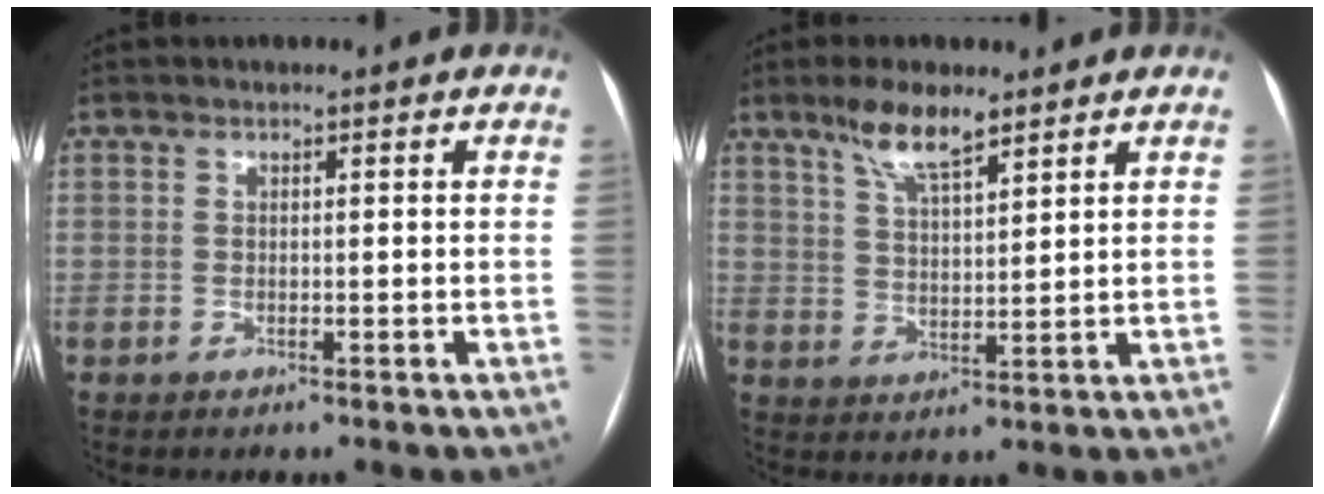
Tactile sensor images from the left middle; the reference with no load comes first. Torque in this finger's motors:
{"motor_torque": [0.52, -0.48, 0.09, 0.12]}